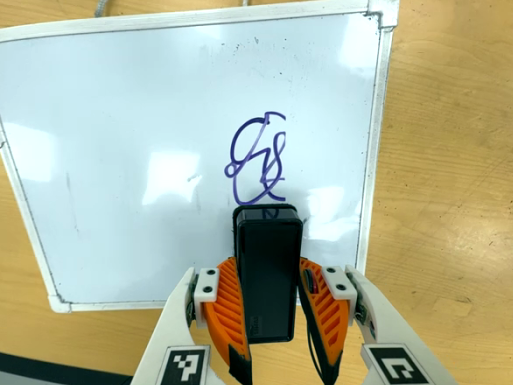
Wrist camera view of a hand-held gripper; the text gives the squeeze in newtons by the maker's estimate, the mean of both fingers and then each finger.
{"total": 5.5, "left": 4.7, "right": 6.3}